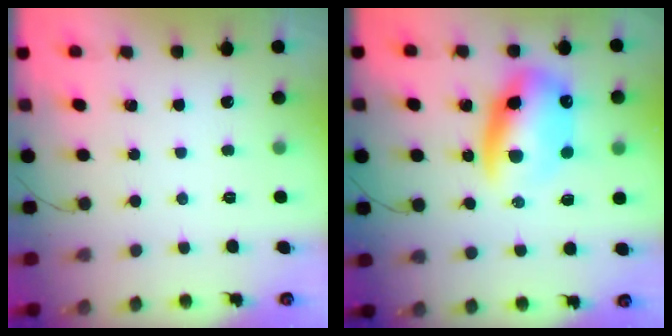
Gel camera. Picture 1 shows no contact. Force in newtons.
{"total": 14.0, "press": 13.6, "slide": 3.6}